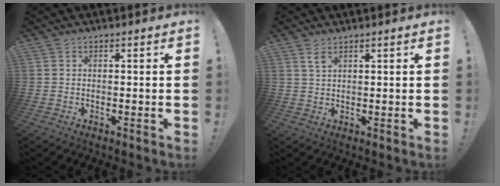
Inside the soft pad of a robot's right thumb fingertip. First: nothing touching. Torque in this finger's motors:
{"motor_torque": [0.00, -0.01, -0.05, 0.05, 0.00]}